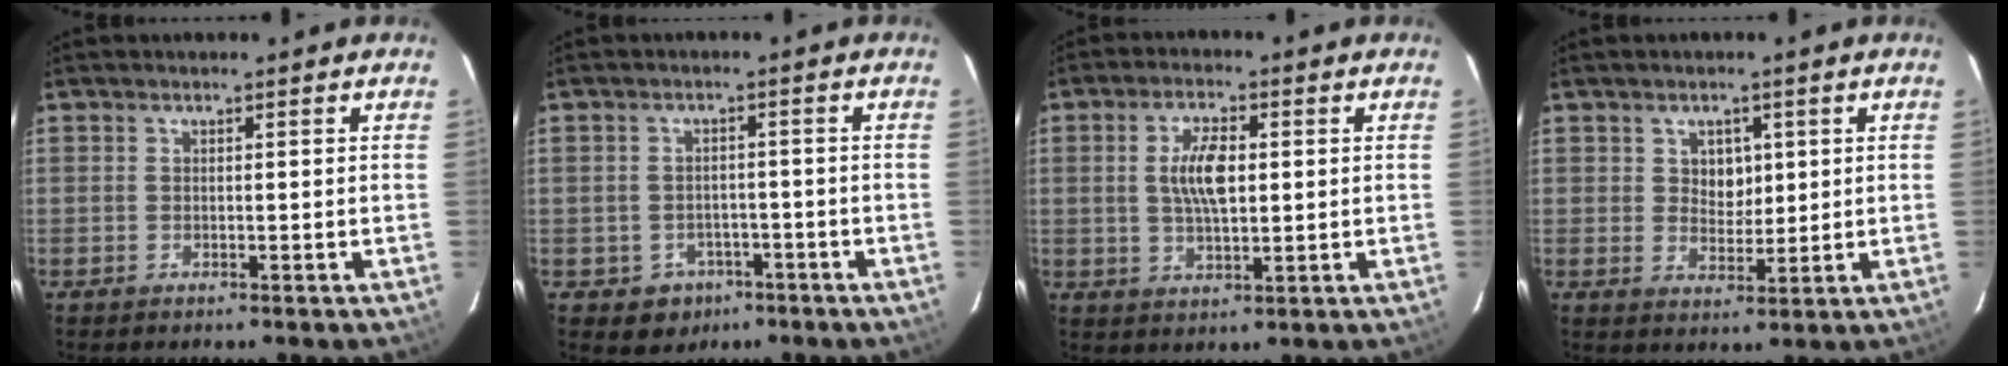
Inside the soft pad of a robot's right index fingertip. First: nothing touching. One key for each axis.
{"total": 5.4, "fx": -2.8, "fy": 4.5, "fz": 1.0, "tx": -0.033, "ty": 0.011, "tz": -0.024}
{"total": 7.2, "fx": 1.0, "fy": 2.9, "fz": 6.5, "tx": -0.124, "ty": 0.005, "tz": 0.020}
{"total": 4.2, "fx": 1.3, "fy": 3.5, "fz": 2.0, "tx": -0.027, "ty": 0.004, "tz": 0.025}